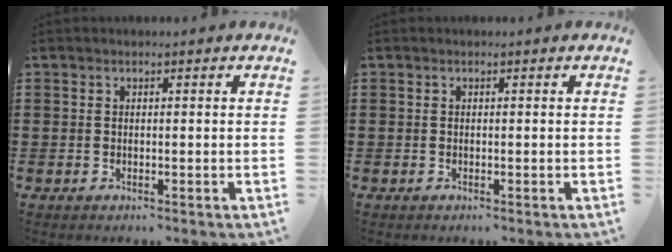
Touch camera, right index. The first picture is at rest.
{"total": 0.0}